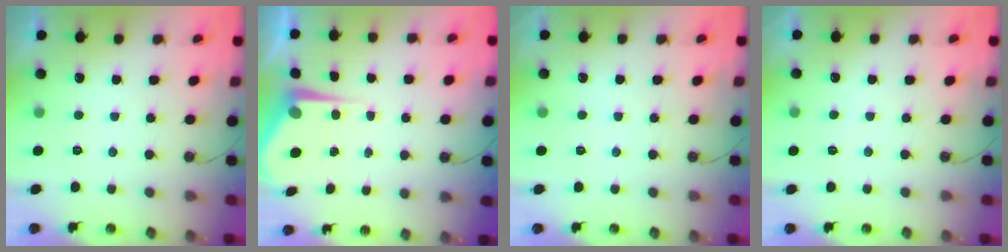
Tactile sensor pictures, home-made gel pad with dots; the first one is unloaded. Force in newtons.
{"total": 5.1, "press": 5.1, "slide": 0.2}
{"total": 2.4, "press": 2.3, "slide": 0.4}
{"total": 2.8, "press": 2.7, "slide": 0.5}